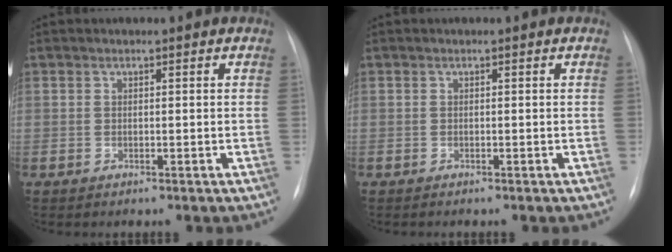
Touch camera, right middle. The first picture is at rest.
{"total": 0.0}